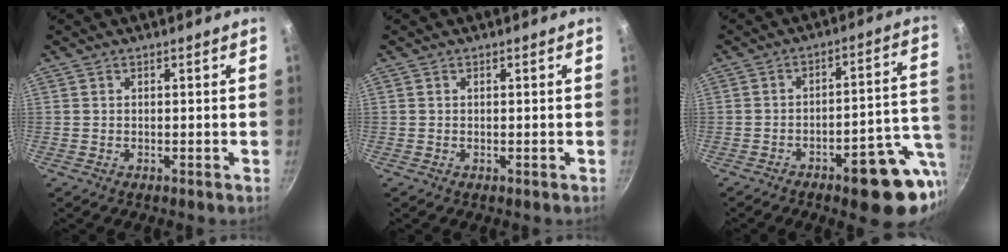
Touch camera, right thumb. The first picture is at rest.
{"total": 0.0}
{"total": 15.8, "force": [-6.0, 5.5, 13.5], "torque": [-0.133, 0.038, -0.077]}